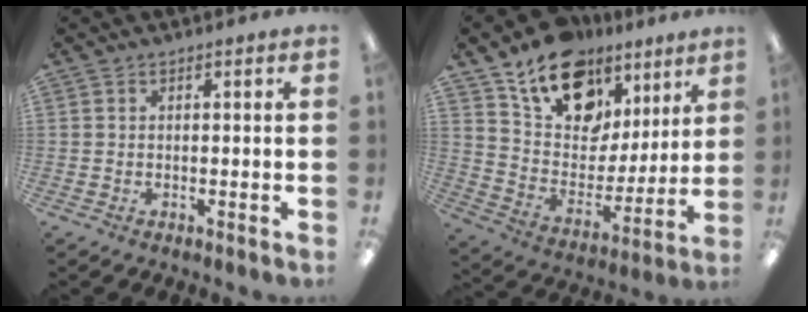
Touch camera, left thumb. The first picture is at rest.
{"total": 17.2, "force": [11.1, 11.0, 7.2], "torque": [-0.127, -0.061, 0.204]}